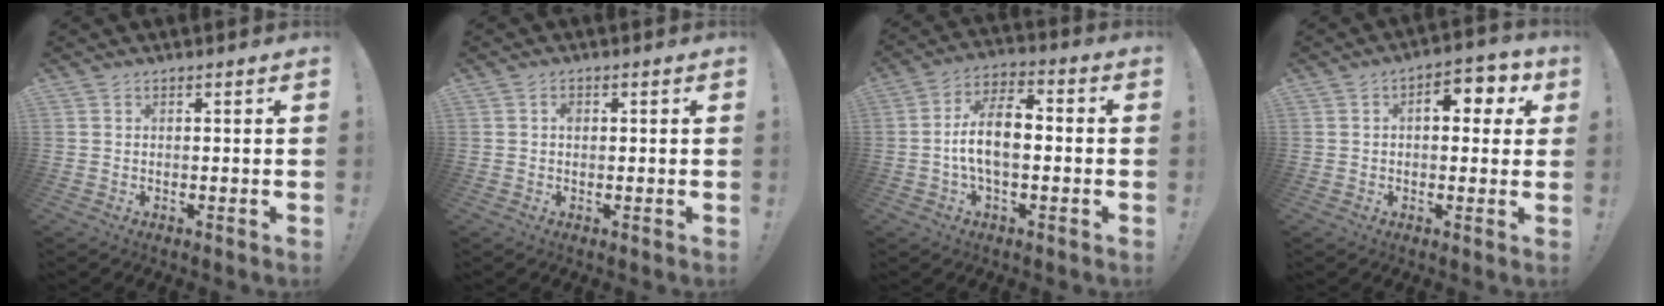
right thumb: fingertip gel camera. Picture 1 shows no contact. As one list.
[{"total": 1.1, "force": [0.0, 0.9, 0.6], "torque": [-0.012, 0.005, -0.001]}, {"total": 11.2, "force": [-1.6, 5.7, 9.5], "torque": [-0.162, 0.009, -0.029]}, {"total": 8.0, "force": [2.3, 4.5, 6.2], "torque": [-0.064, -0.007, 0.031]}]